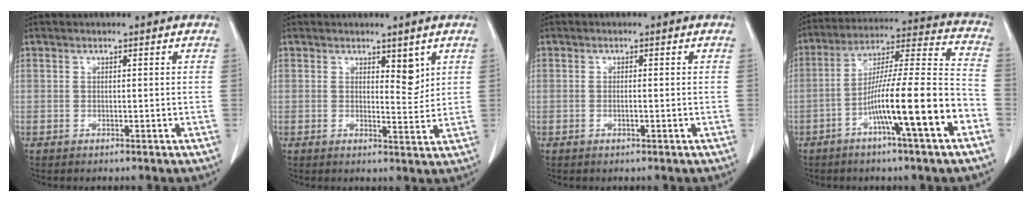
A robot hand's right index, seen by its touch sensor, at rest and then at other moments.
{"total": 3.3, "force": [1.9, 1.4, 2.4], "torque": [-0.029, -0.012, 0.030]}
{"total": 0.7, "force": [-0.2, 0.1, 0.6], "torque": [-0.013, 0.000, -0.002]}
{"total": 16.2, "force": [-6.7, 0.2, 14.8], "torque": [-0.246, 0.007, -0.113]}